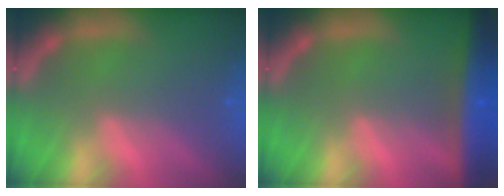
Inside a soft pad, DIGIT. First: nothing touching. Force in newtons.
{"total": 8.6}